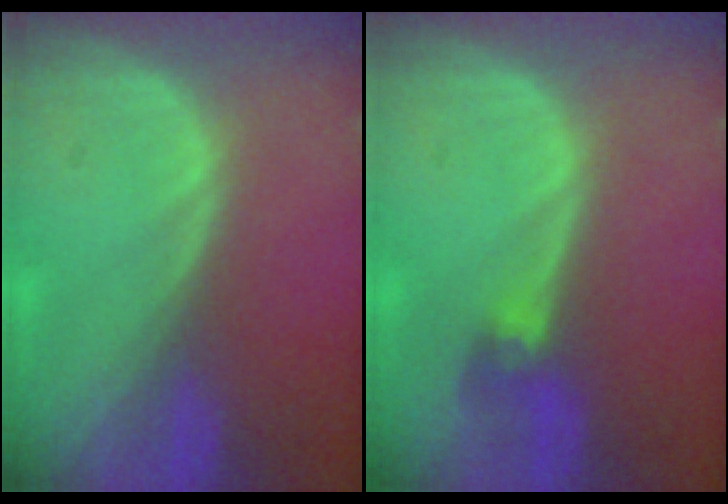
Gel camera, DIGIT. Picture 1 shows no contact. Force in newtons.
{"total": 2.9, "press": 2.6, "slide": 1.2}